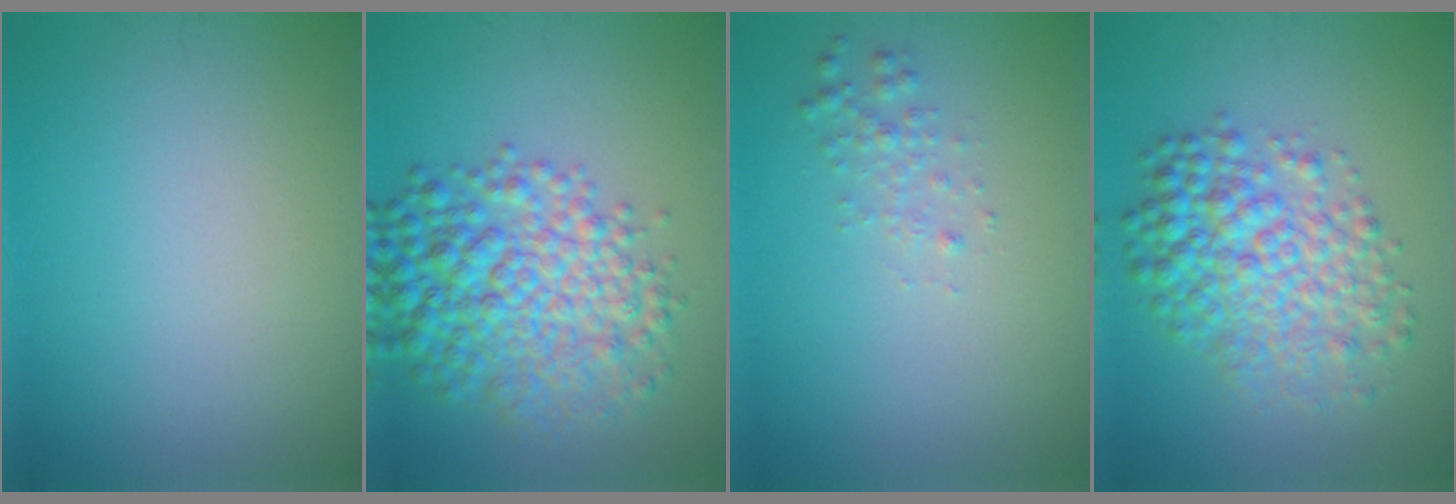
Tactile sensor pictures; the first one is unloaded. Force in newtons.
{"total": 7.4, "press": 7.4, "slide": 0.1}
{"total": 1.3, "press": 1.3, "slide": 0.0}
{"total": 6.2, "press": 6.2, "slide": 0.0}